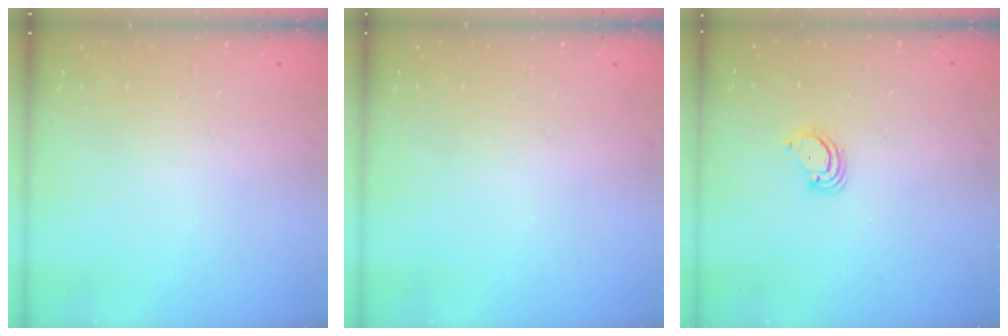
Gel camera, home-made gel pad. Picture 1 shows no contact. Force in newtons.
{"total": 0.0}
{"total": 2.8, "press": 2.8, "slide": 0.3}